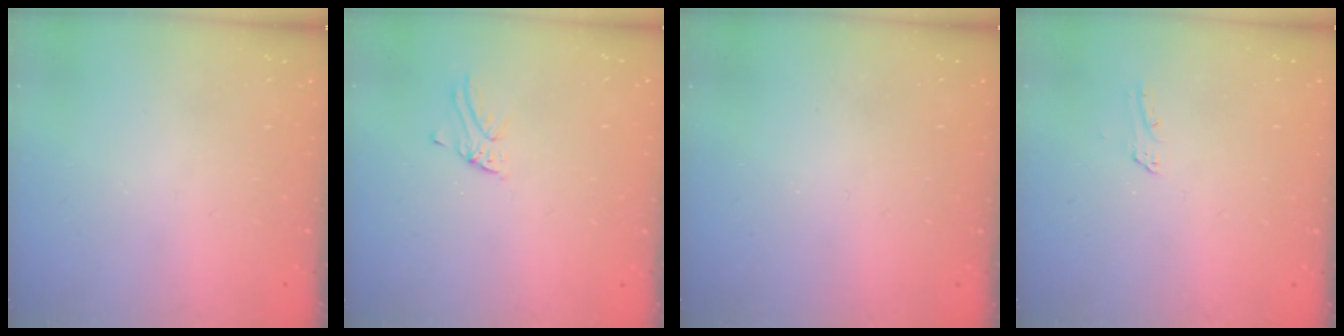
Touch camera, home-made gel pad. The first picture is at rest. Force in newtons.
{"total": 1.4, "press": 1.4, "slide": 0.1}
{"total": 0.6, "press": 0.6, "slide": 0.0}
{"total": 1.4, "press": 1.4, "slide": 0.1}